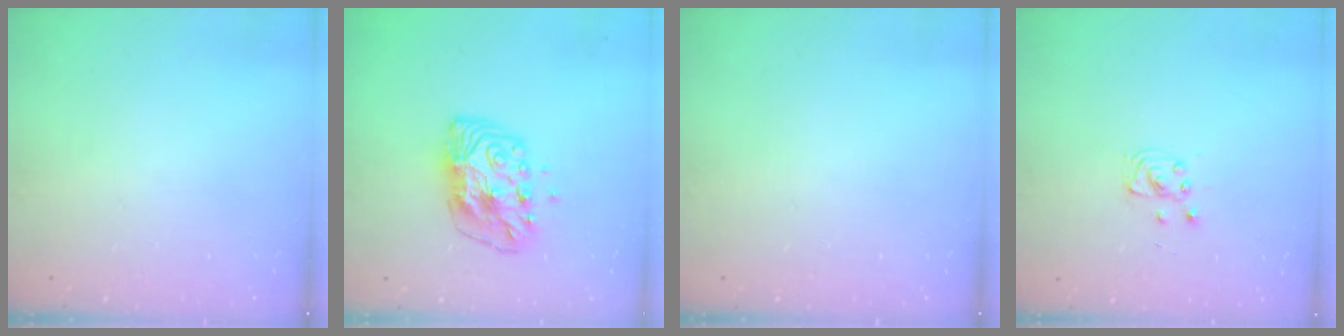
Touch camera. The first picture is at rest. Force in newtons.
{"total": 10.2, "press": 10.2, "slide": 0.9}
{"total": 0.0}
{"total": 4.4, "press": 4.4, "slide": 0.5}